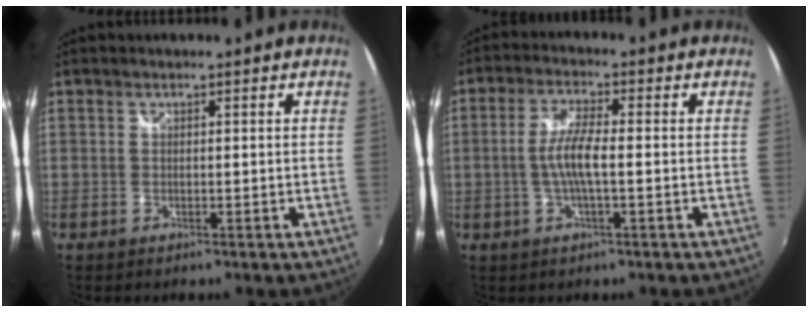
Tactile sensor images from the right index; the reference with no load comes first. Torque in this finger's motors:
{"motor_torque": [0.75, -0.15, 0.50, 0.14]}